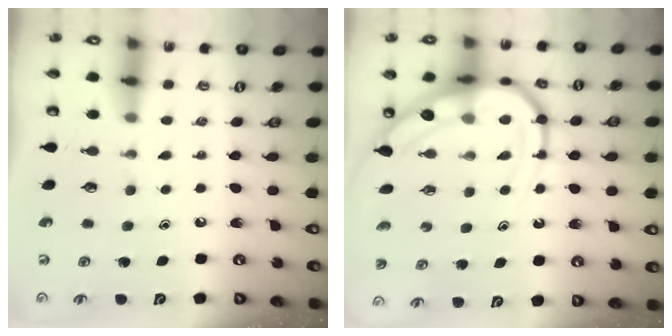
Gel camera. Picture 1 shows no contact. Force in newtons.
{"total": 11.9, "press": 11.8, "slide": 1.3}